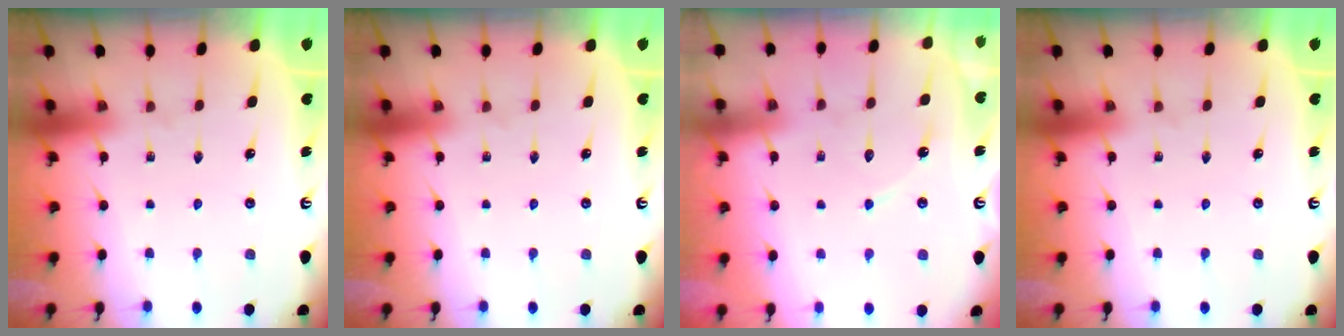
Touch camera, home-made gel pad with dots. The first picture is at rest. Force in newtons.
{"total": 0.0}
{"total": 5.5, "press": 5.5, "slide": 0.6}
{"total": 0.0}